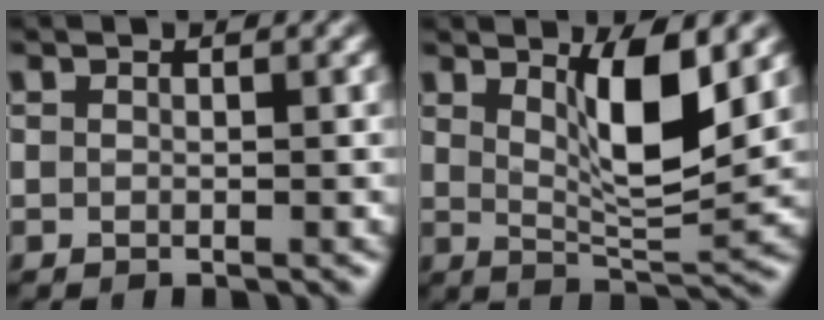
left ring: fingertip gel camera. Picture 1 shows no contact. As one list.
[{"total": 6.0, "force": [2.1, 1.4, 5.4], "torque": [-0.089, -0.011, 0.041]}]